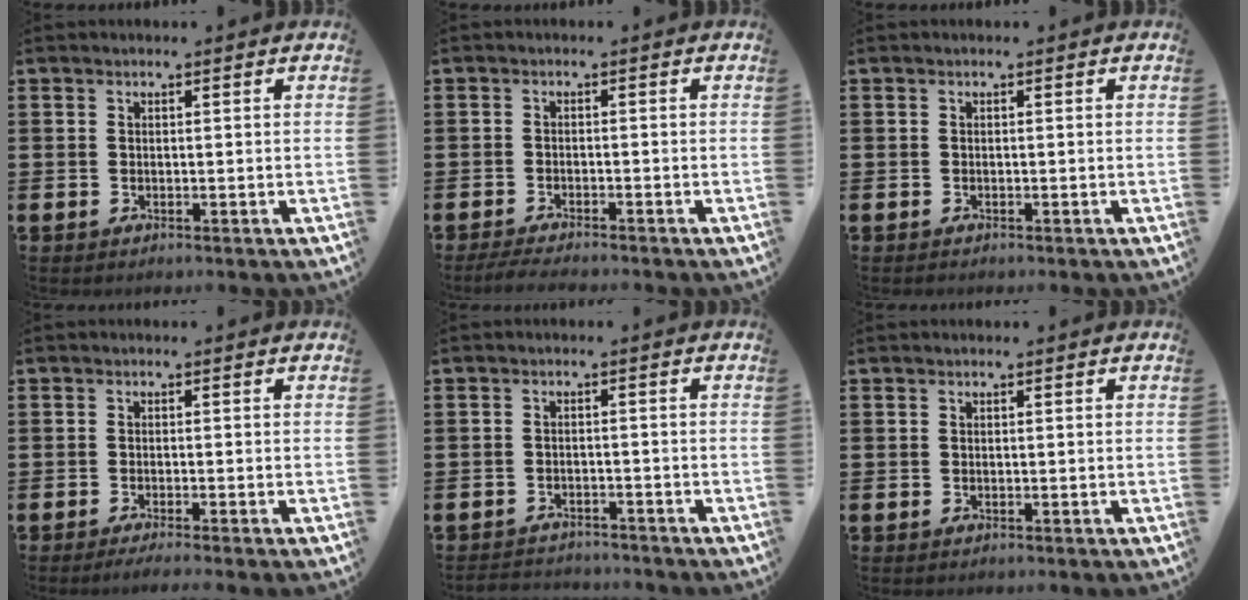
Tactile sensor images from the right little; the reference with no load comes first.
{"total": 1.7, "force": [-1.6, 0.1, 0.6], "torque": [-0.012, 0.003, -0.031]}
{"total": 0.0}
{"total": 1.0, "force": [-0.7, 0.0, 0.7], "torque": [-0.010, -0.002, -0.014]}
{"total": 1.9, "force": [-1.9, 0.2, -0.3], "torque": [-0.002, 0.003, -0.044]}
{"total": 0.0}